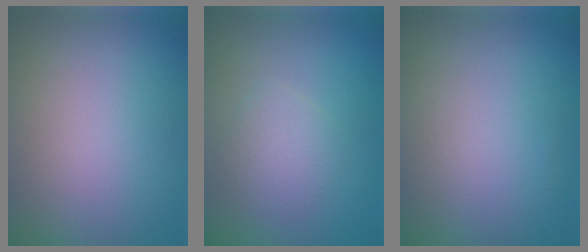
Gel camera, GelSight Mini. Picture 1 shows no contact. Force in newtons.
{"total": 2.3, "press": 2.3, "slide": 0.1}
{"total": 0.0}